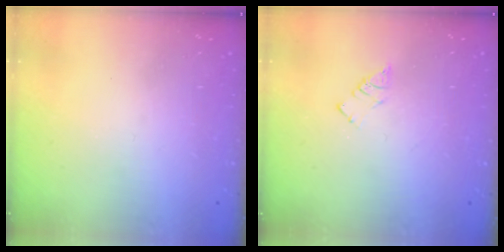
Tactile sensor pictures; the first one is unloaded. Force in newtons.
{"total": 3.3, "press": 3.3, "slide": 0.4}